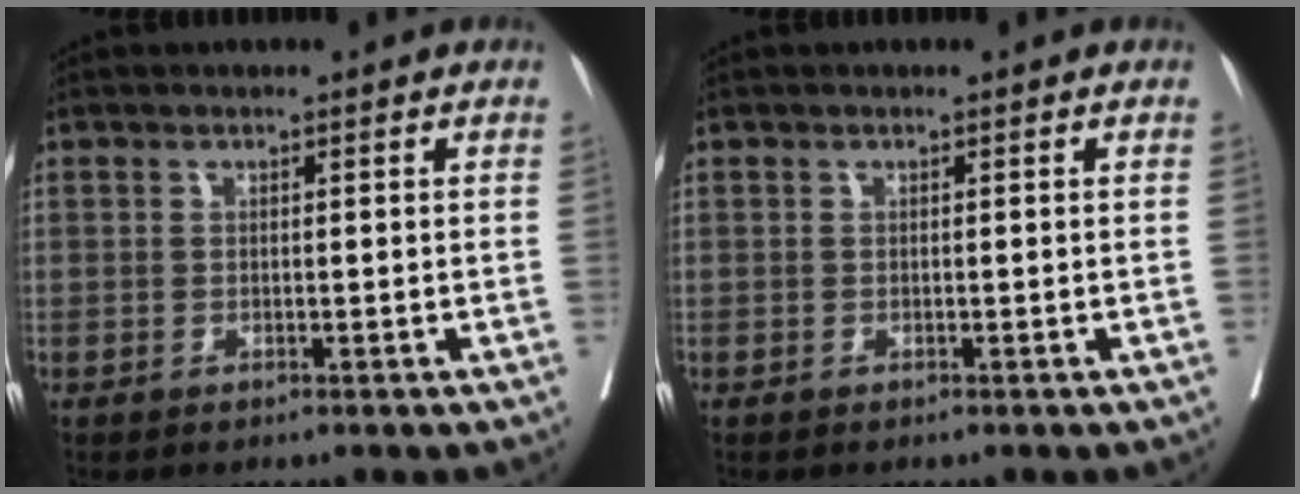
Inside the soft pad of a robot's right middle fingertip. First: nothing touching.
{"total": 0.0}